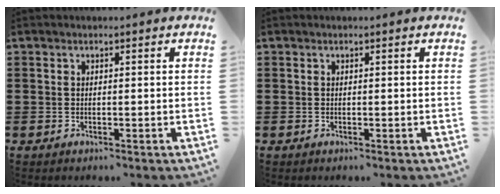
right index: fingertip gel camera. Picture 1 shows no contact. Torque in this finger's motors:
{"motor_torque": [0.11, 0.05, 0.00, 0.00]}